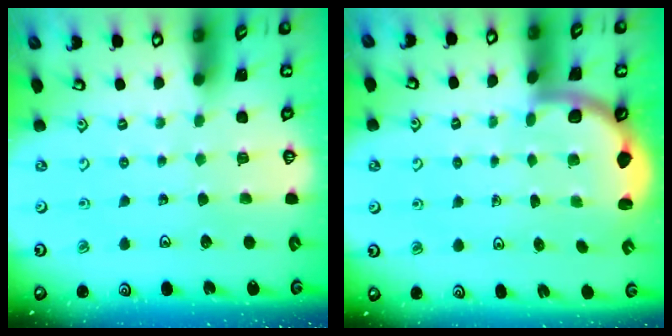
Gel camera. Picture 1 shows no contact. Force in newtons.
{"total": 2.6, "press": 2.6, "slide": 0.3}